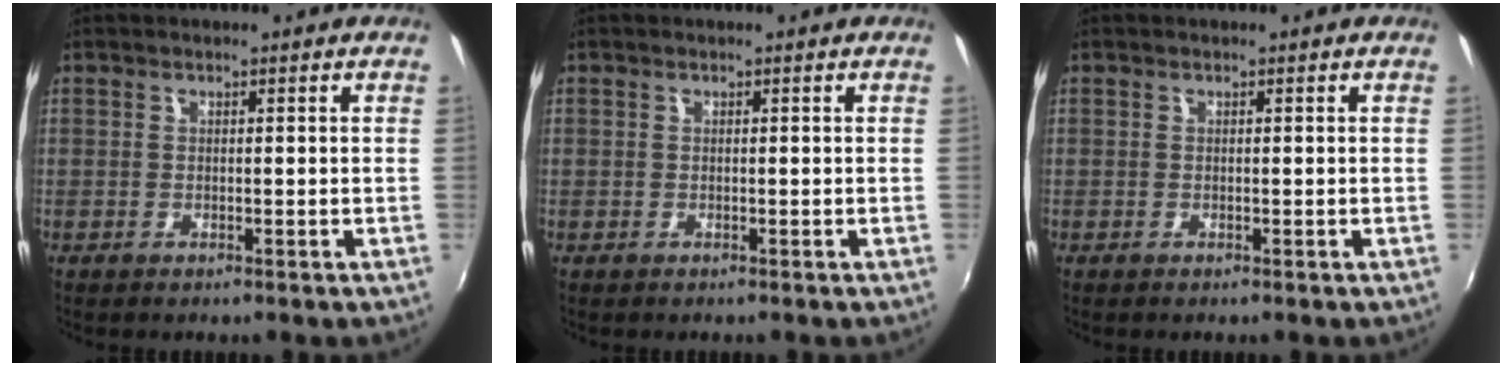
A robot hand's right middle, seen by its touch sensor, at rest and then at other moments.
{"total": 0.8, "force": [-0.2, 0.7, -0.1], "torque": [-0.001, 0.001, -0.003]}
{"total": 0.0}